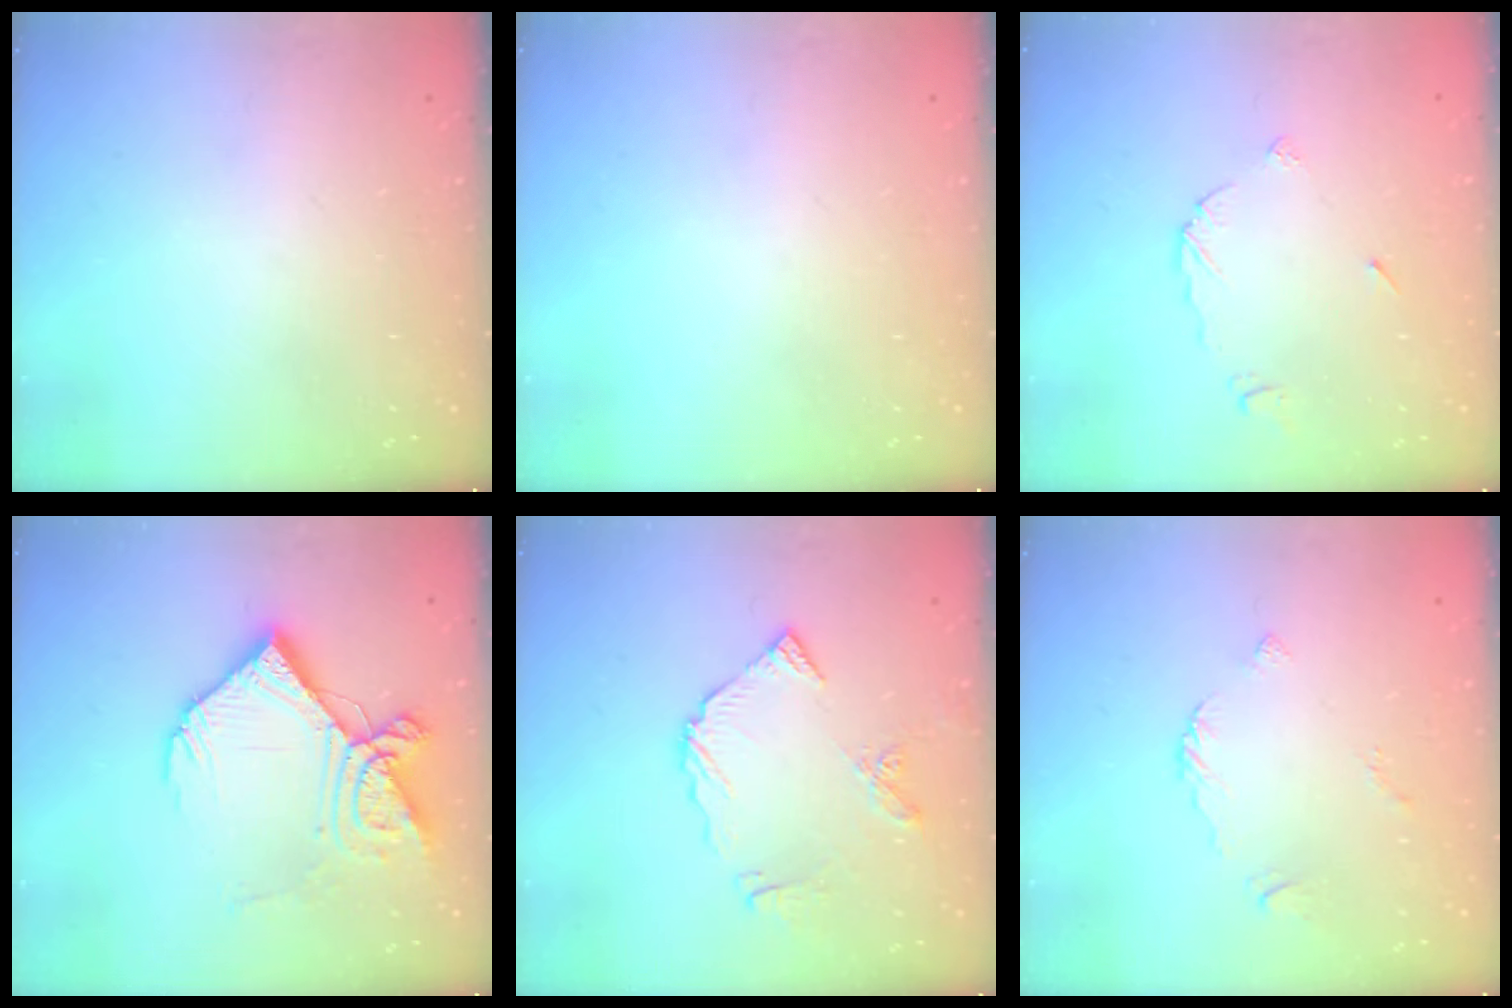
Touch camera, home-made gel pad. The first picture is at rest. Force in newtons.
{"total": 0.0}
{"total": 5.5, "press": 5.5, "slide": 0.3}
{"total": 17.2, "press": 17.0, "slide": 2.2}
{"total": 9.1, "press": 9.1, "slide": 0.7}
{"total": 3.0, "press": 3.0, "slide": 0.4}